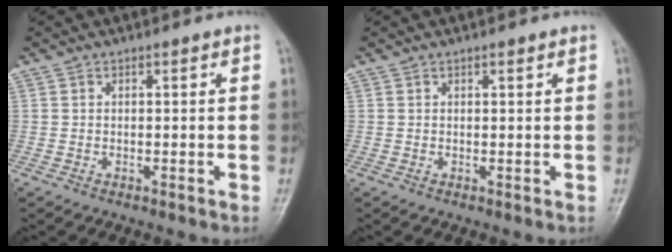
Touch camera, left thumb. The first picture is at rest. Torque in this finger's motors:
{"motor_torque": [-0.27, 0.05, -0.21, -0.08, 0.02]}